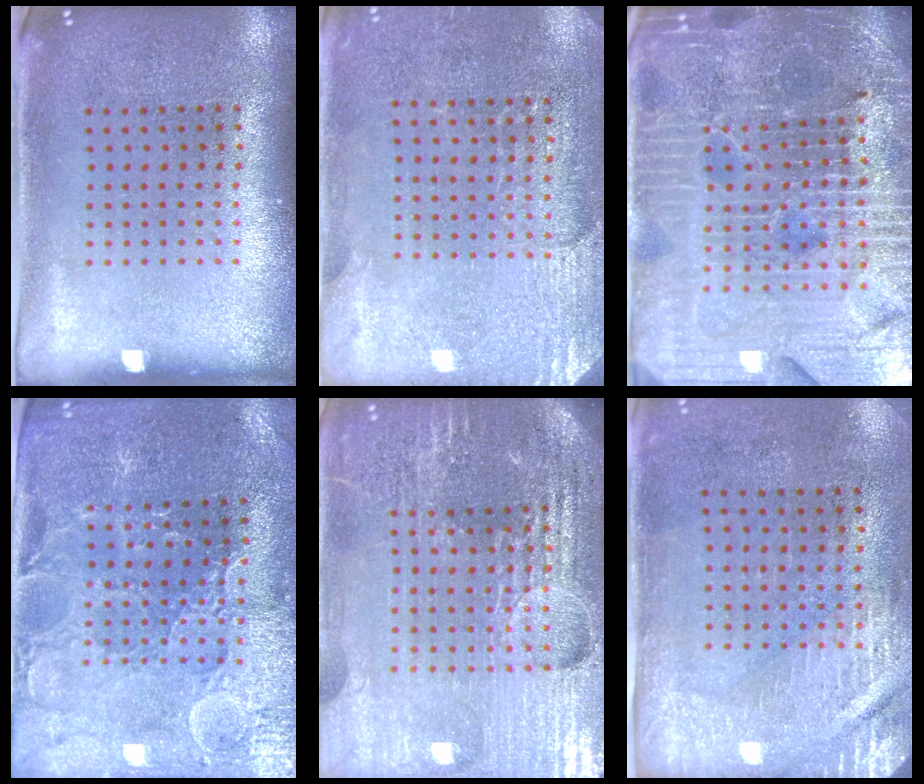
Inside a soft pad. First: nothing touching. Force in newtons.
{"total": 2.8, "press": 2.6, "slide": 0.8}
{"total": 5.6, "press": 5.2, "slide": 2.1}
{"total": 1.9, "press": 1.8, "slide": 0.5}
{"total": 5.7, "press": 5.2, "slide": 2.3}
{"total": 2.9, "press": 2.5, "slide": 1.5}